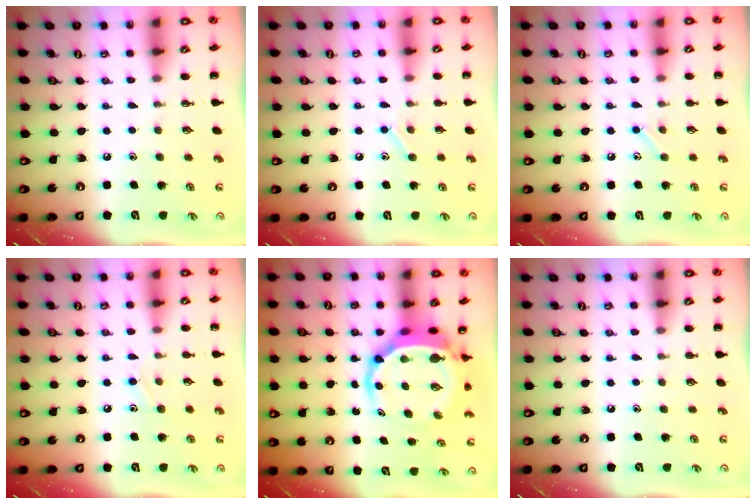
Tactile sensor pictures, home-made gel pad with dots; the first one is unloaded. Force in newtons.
{"total": 7.8, "press": 7.6, "slide": 1.7}
{"total": 5.8, "press": 5.8, "slide": 0.9}
{"total": 7.2, "press": 6.8, "slide": 2.3}
{"total": 7.2, "press": 6.9, "slide": 2.2}
{"total": 0.0}